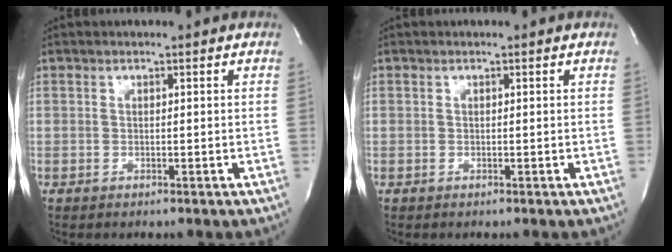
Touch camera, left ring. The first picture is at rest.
{"total": 0.0}